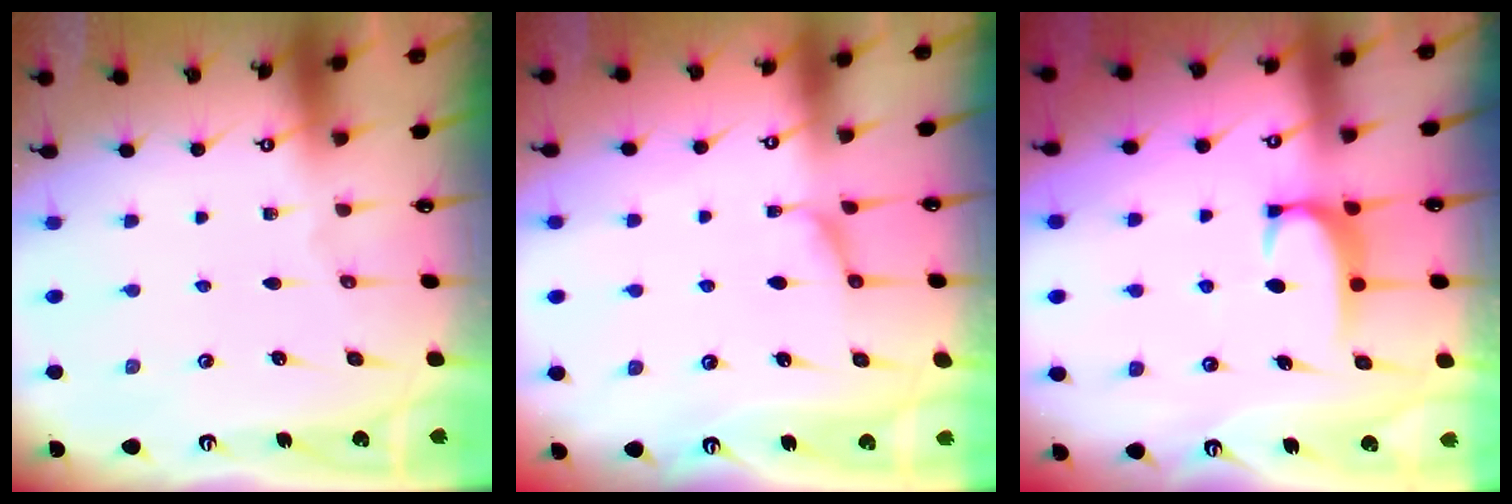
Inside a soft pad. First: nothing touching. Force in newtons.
{"total": 1.5, "press": 1.1, "slide": 1.0}
{"total": 1.7, "press": 1.6, "slide": 0.5}